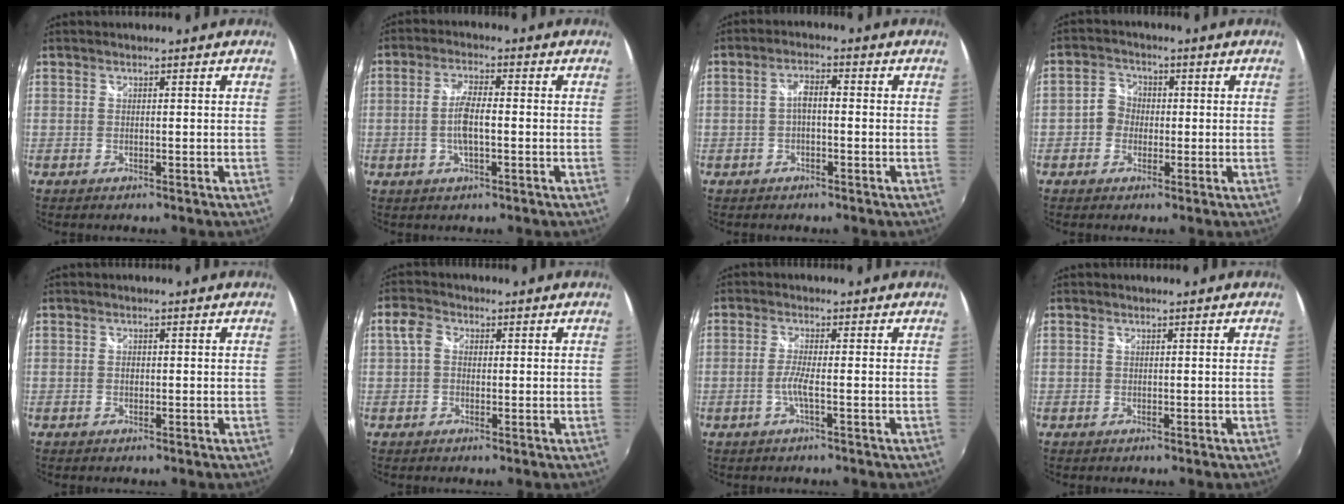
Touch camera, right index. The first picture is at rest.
{"total": 5.5, "force": [-0.9, 1.4, 5.2], "torque": [-0.104, 0.003, -0.016]}
{"total": 3.1, "force": [-0.6, 1.0, 2.8], "torque": [-0.055, 0.010, -0.012]}
{"total": 4.2, "force": [-1.0, 3.8, 1.4], "torque": [-0.022, 0.013, -0.025]}
{"total": 0.7, "force": [-0.1, 0.5, 0.4], "torque": [-0.006, 0.001, -0.002]}
{"total": 3.3, "force": [-0.2, 2.7, 1.9], "torque": [-0.038, 0.010, -0.006]}
{"total": 2.6, "force": [-1.1, -0.4, 2.4], "torque": [-0.054, -0.003, -0.024]}
{"total": 0.0}